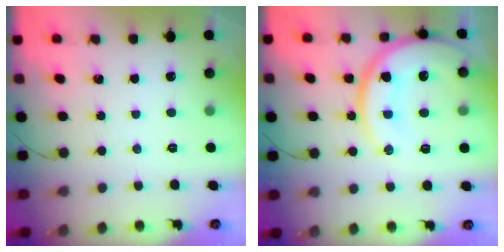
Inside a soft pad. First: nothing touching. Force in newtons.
{"total": 18.3, "press": 18.2, "slide": 1.9}